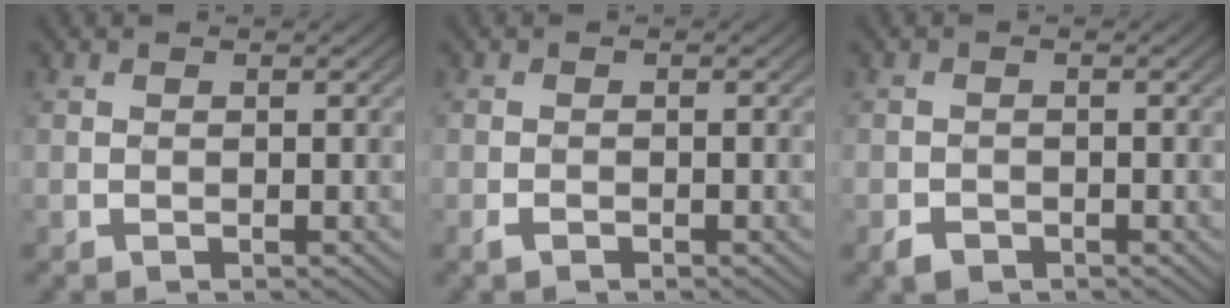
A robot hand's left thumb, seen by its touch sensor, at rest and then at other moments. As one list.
[{"total": 1.0, "force": [-0.7, 0.4, 0.6], "torque": [-0.012, -0.002, -0.014]}, {"total": 1.5, "force": [-1.0, 0.9, 0.6], "torque": [-0.012, -0.003, -0.022]}]